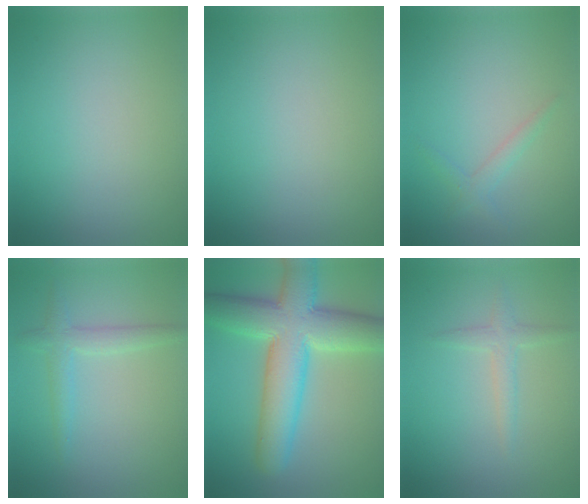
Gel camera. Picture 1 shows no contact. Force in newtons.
{"total": 0.0}
{"total": 1.3, "press": 1.3, "slide": 0.1}
{"total": 2.2, "press": 2.2, "slide": 0.1}
{"total": 10.5, "press": 10.5, "slide": 0.5}
{"total": 1.7, "press": 1.7, "slide": 0.1}